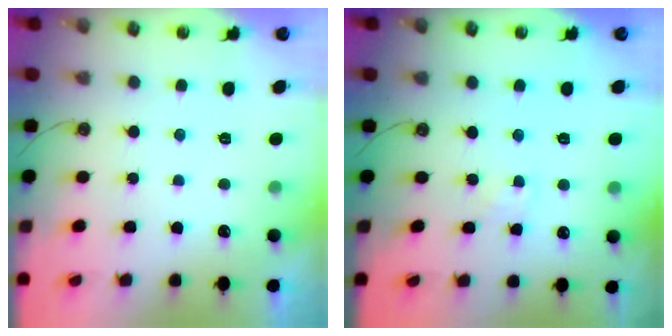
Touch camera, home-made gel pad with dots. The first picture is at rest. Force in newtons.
{"total": 2.7, "press": 2.7, "slide": 0.3}